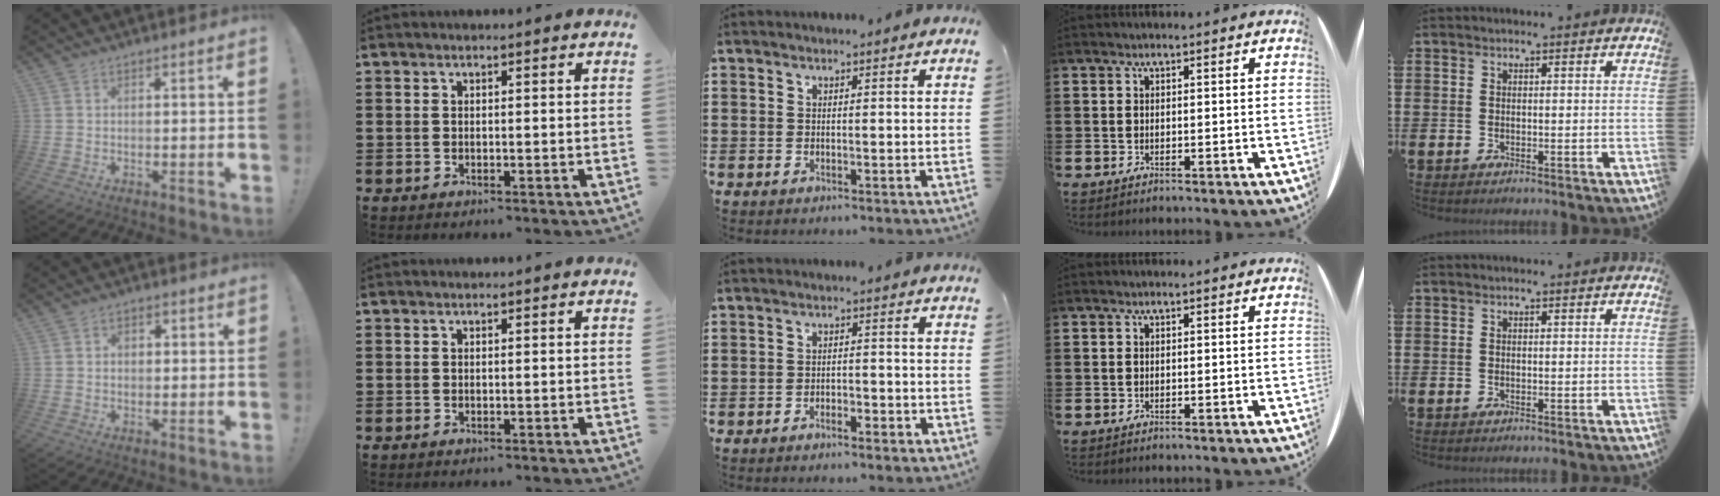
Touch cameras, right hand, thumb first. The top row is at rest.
{"thumb": {"total": 2.0, "force": [-0.5, 1.6, 1.0], "torque": [-0.014, 0.008, -0.011]}, "middle": {"total": 1.7, "force": [-1.6, 0.3, 0.6], "torque": [-0.014, 0.001, -0.032]}}